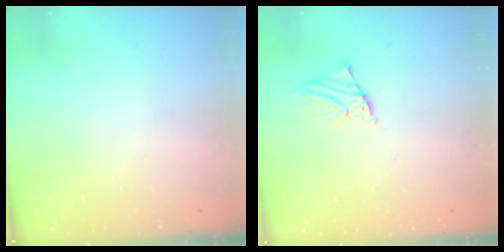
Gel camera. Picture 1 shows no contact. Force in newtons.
{"total": 2.7, "press": 2.7, "slide": 0.4}